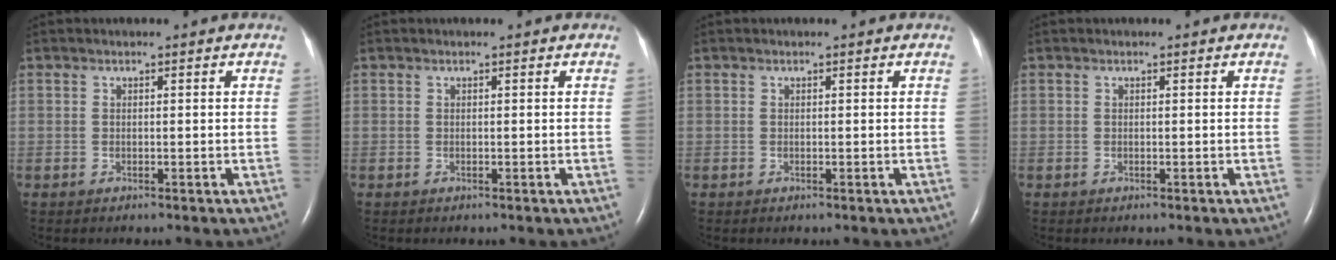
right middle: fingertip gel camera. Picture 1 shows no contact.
{"total": 0.0}
{"total": 0.0}
{"total": 0.0}